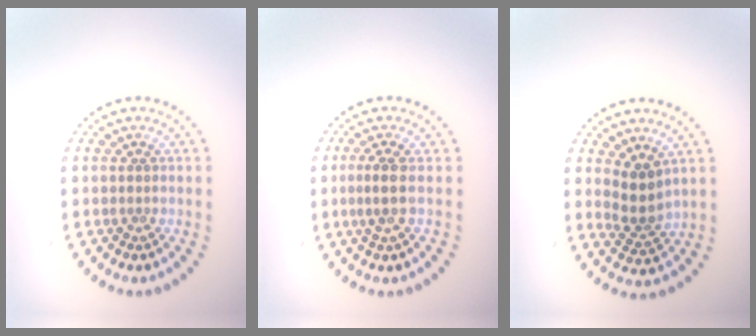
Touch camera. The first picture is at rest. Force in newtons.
{"total": 2.0, "press": 1.5, "slide": 1.3}
{"total": 2.6, "press": 2.0, "slide": 1.7}